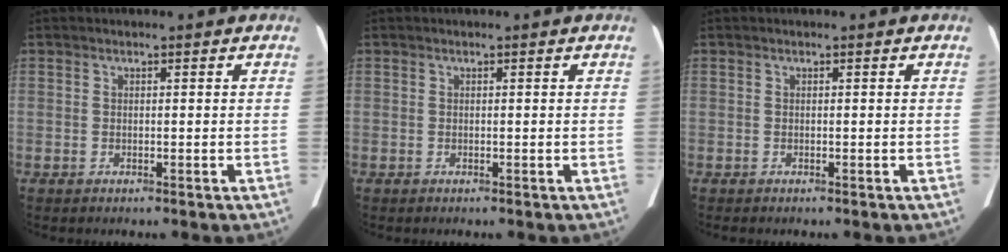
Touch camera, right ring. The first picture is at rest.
{"total": 0.0}
{"total": 0.0}